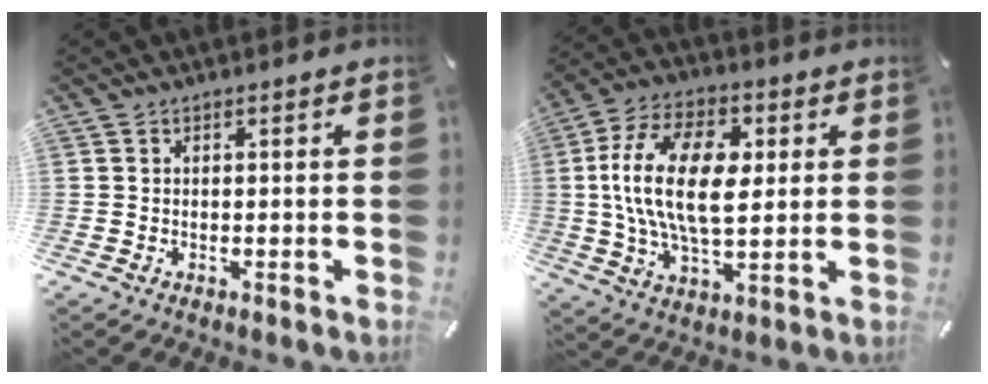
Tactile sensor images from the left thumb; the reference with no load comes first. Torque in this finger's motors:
{"motor_torque": [0.51, 1.31, 2.31, -0.46, 0.32]}